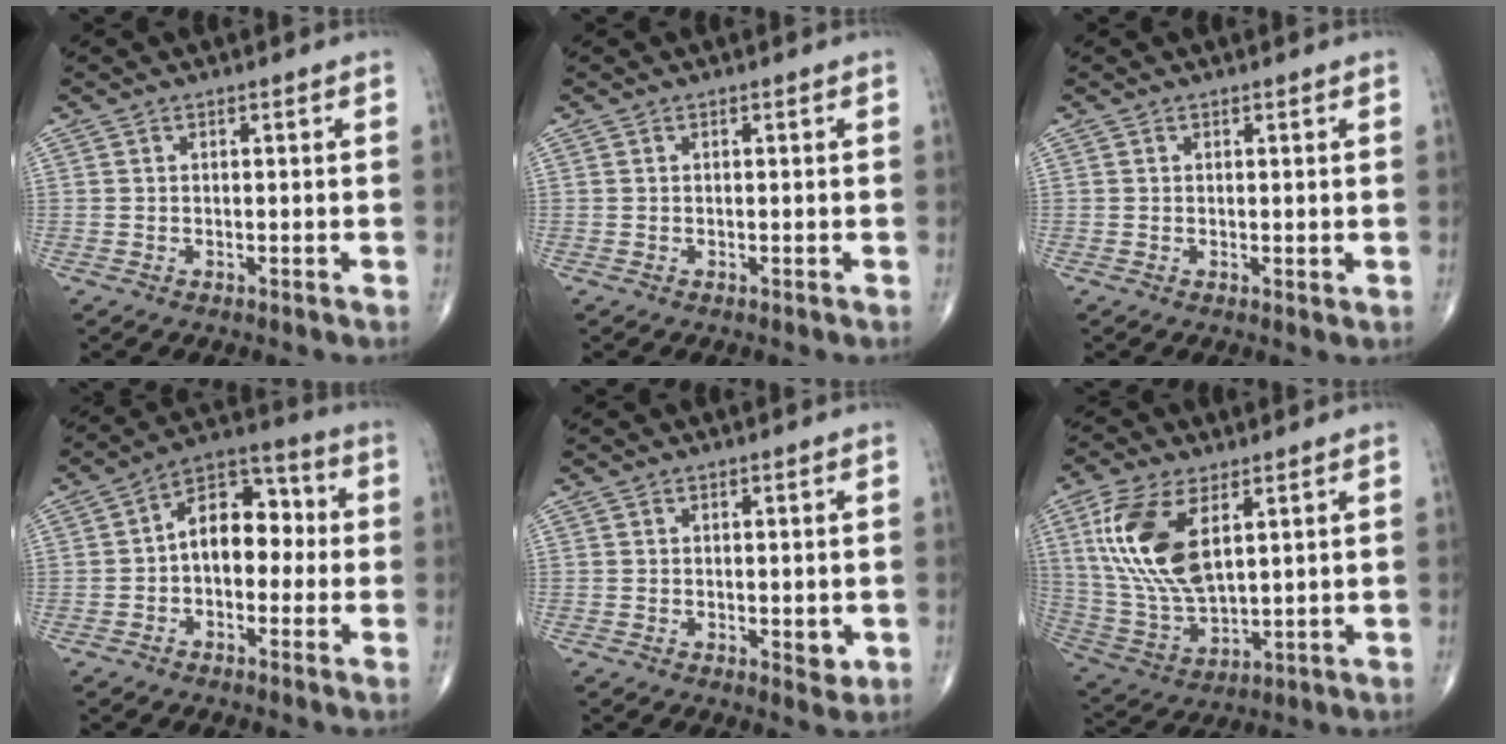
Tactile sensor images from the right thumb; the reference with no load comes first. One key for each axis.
{"total": 0.0}
{"total": 0.6, "fx": 0.1, "fy": 0.2, "fz": 0.6, "tx": -0.010, "ty": -0.004, "tz": 0.002}
{"total": 11.3, "fx": -0.3, "fy": 7.4, "fz": 8.5, "tx": -0.100, "ty": 0.041, "tz": -0.019}
{"total": 2.4, "fx": -0.2, "fy": 1.2, "fz": 2.1, "tx": -0.019, "ty": -0.006, "tz": -0.001}
{"total": 16.2, "fx": 5.5, "fy": 7.9, "fz": 13.1, "tx": -0.270, "ty": -0.018, "tz": 0.118}